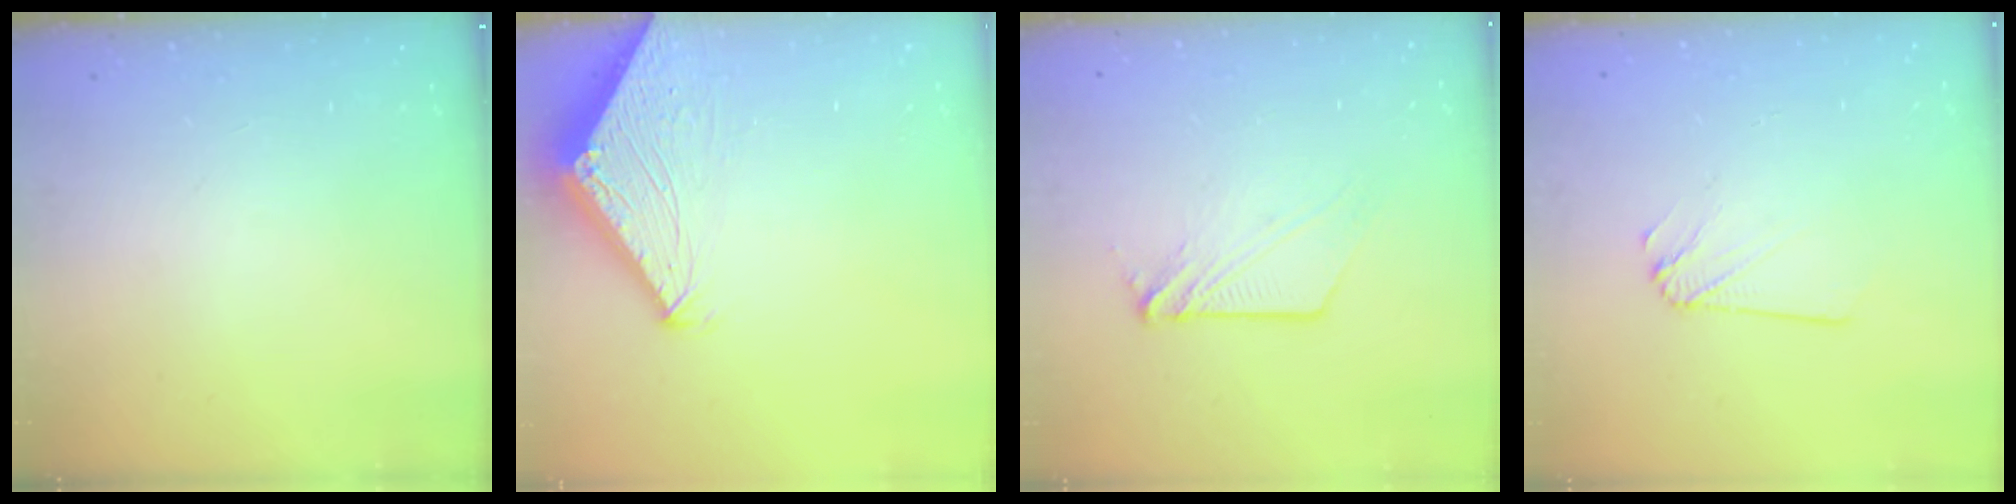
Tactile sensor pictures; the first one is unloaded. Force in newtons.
{"total": 4.7, "press": 4.7, "slide": 0.1}
{"total": 7.4, "press": 7.4, "slide": 0.5}
{"total": 2.2, "press": 2.2, "slide": 0.1}